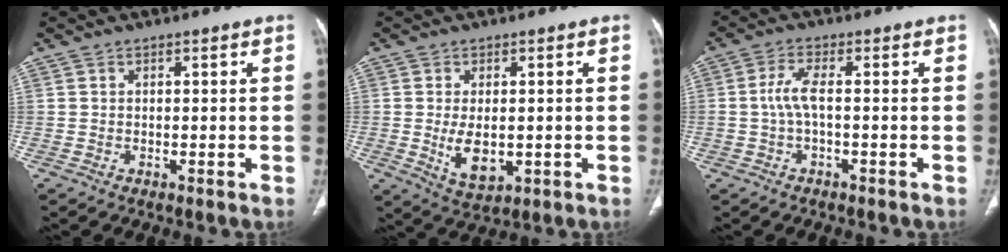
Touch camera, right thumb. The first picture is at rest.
{"total": 6.5, "force": [-0.8, 3.7, 5.4], "torque": [-0.090, -0.014, 0.000]}
{"total": 4.0, "force": [-0.4, 1.2, 3.8], "torque": [-0.094, 0.010, -0.012]}